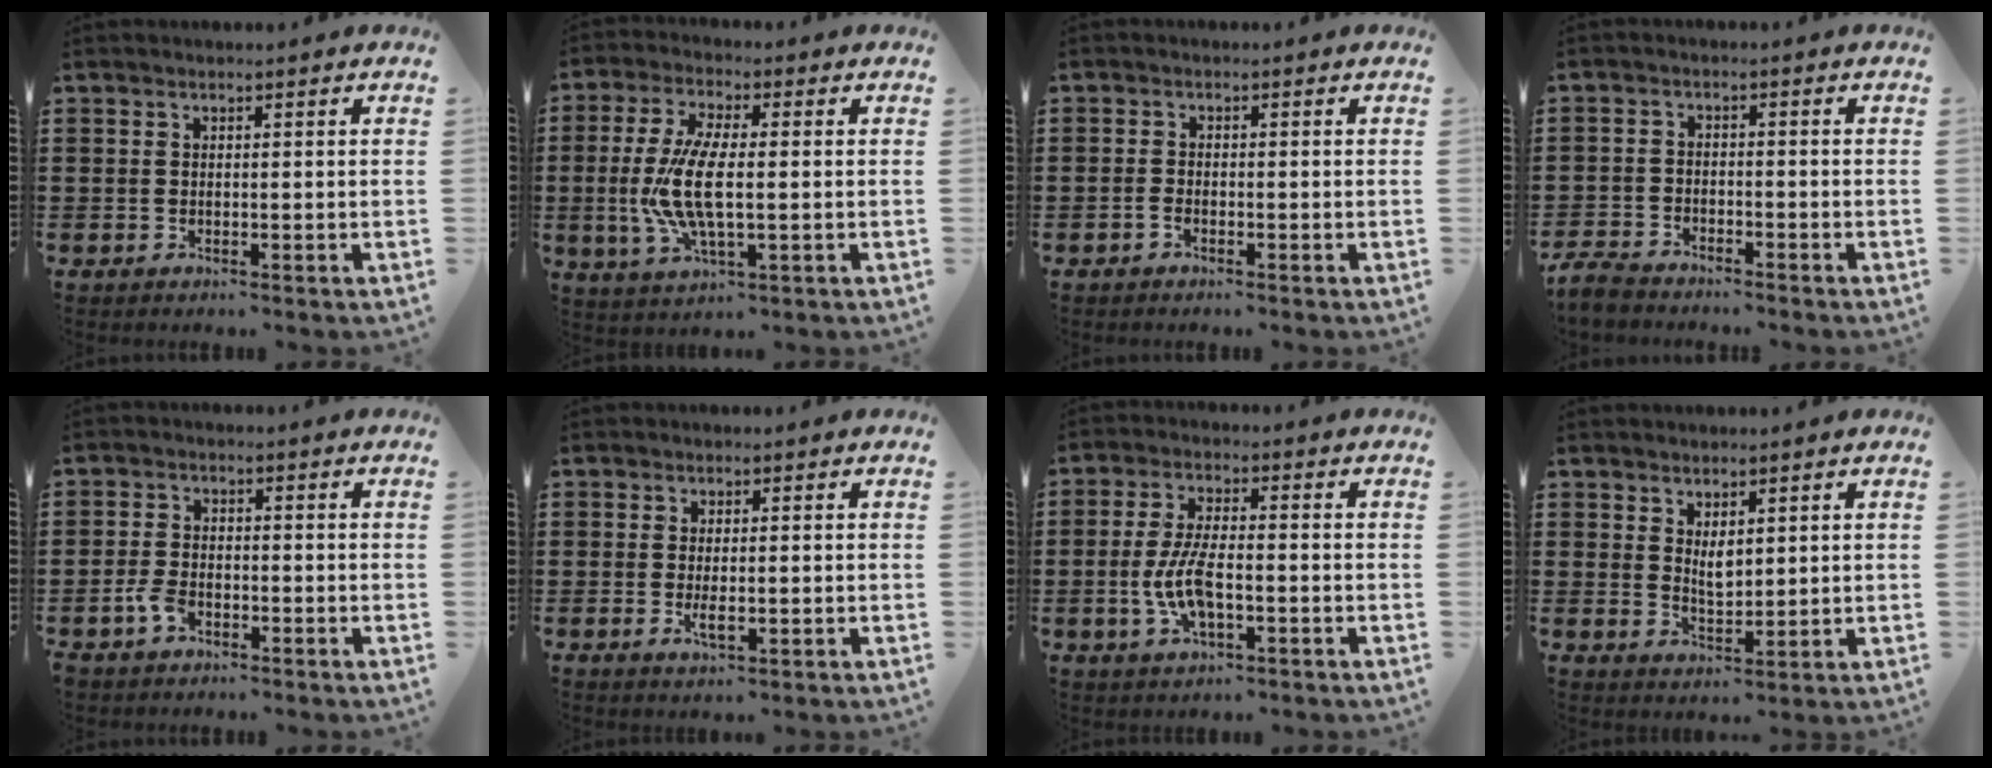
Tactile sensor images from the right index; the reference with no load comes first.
{"total": 9.8, "force": [-0.7, 3.4, 9.1], "torque": [-0.208, -0.013, -0.021]}
{"total": 1.1, "force": [-0.8, 0.4, 0.6], "torque": [-0.015, -0.003, -0.015]}
{"total": 3.3, "force": [-3.2, 0.7, 0.6], "torque": [-0.027, 0.001, -0.070]}
{"total": 3.5, "force": [-2.1, 1.7, 2.2], "torque": [-0.067, -0.005, -0.046]}
{"total": 2.7, "force": [-0.5, 0.9, 2.5], "torque": [-0.053, -0.004, -0.011]}
{"total": 7.3, "force": [-1.7, 2.8, 6.6], "torque": [-0.152, -0.007, -0.038]}
{"total": 2.6, "force": [1.5, 1.1, 1.8], "torque": [-0.030, -0.001, 0.025]}